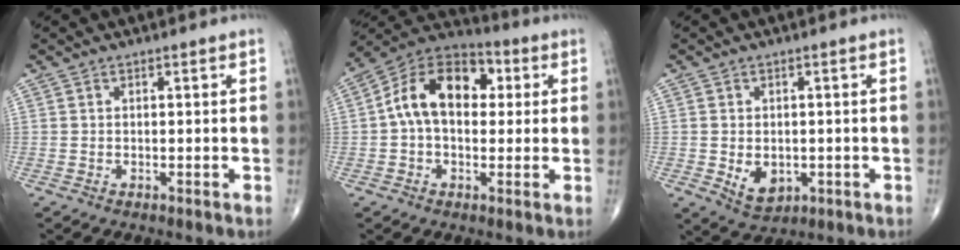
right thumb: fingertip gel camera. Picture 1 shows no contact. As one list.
[{"total": 14.9, "force": [2.2, 9.7, 11.2], "torque": [-0.165, 0.034, 0.022]}, {"total": 5.5, "force": [-1.0, 3.9, 3.7], "torque": [-0.044, -0.006, -0.003]}]